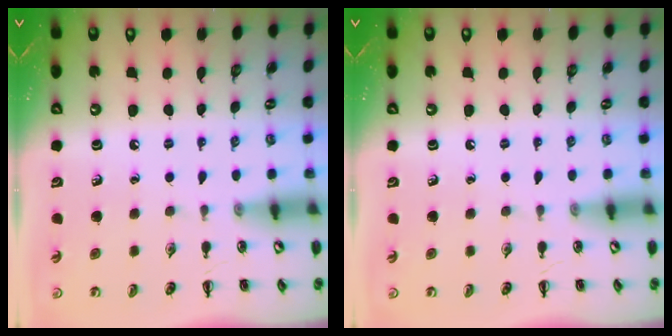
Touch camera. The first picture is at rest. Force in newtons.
{"total": 0.0}